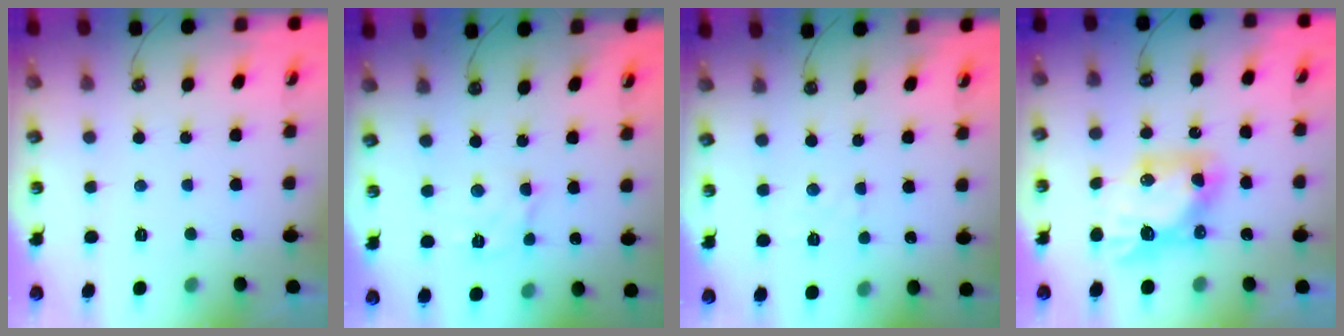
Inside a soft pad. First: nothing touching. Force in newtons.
{"total": 5.2, "press": 5.1, "slide": 0.3}
{"total": 3.4, "press": 3.3, "slide": 0.5}
{"total": 9.1, "press": 9.1, "slide": 1.1}